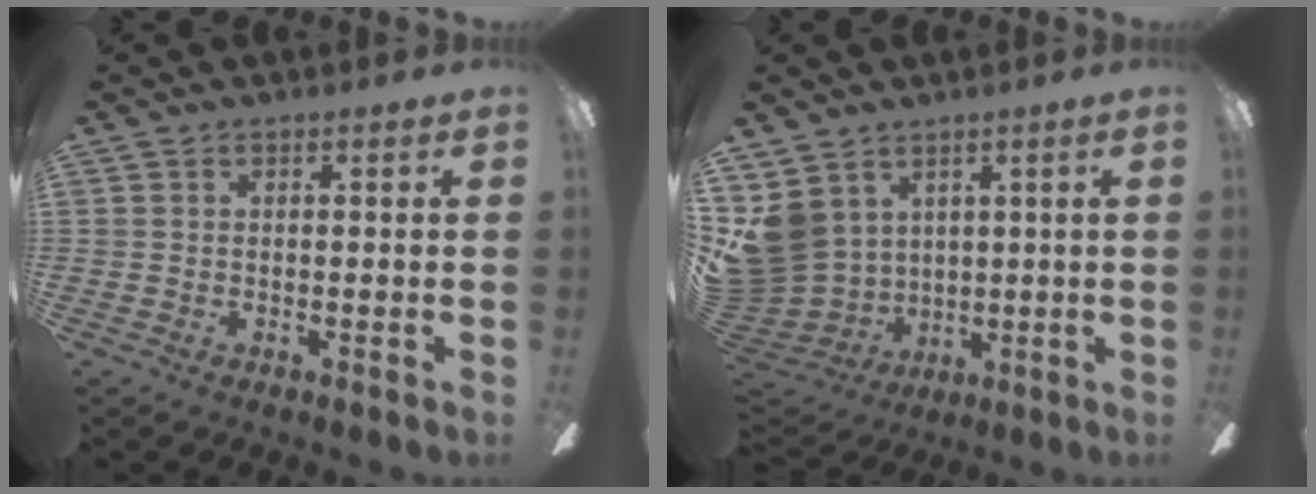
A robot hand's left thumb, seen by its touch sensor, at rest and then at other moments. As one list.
[{"total": 10.6, "force": [4.3, 9.1, 3.3], "torque": [-0.123, -0.027, 0.089]}]